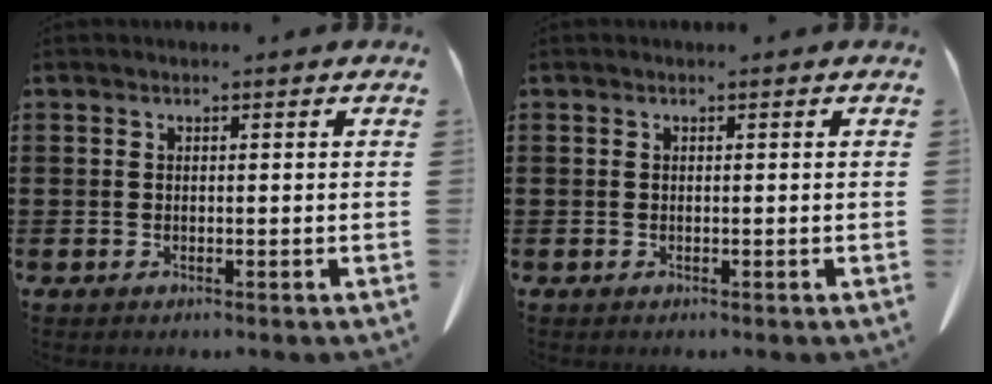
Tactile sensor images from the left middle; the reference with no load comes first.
{"total": 0.0}